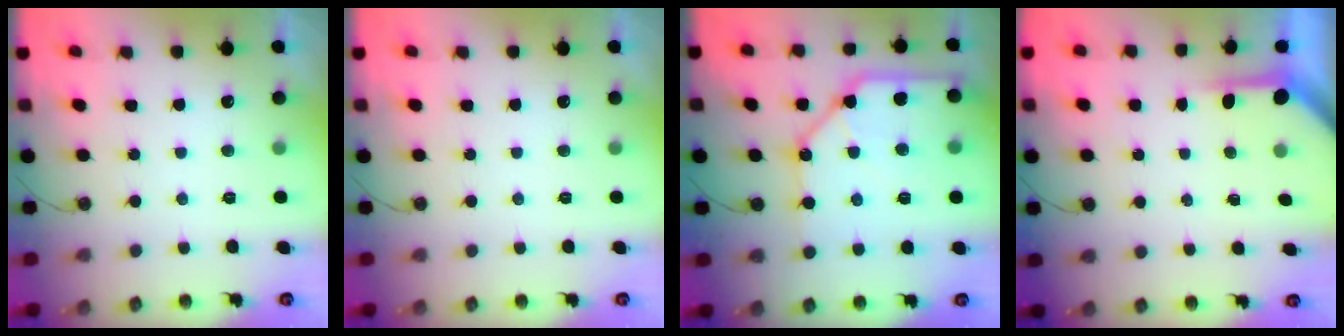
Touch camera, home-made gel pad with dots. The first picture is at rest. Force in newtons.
{"total": 0.0}
{"total": 15.1, "press": 15.0, "slide": 2.1}
{"total": 3.8, "press": 3.8, "slide": 0.3}